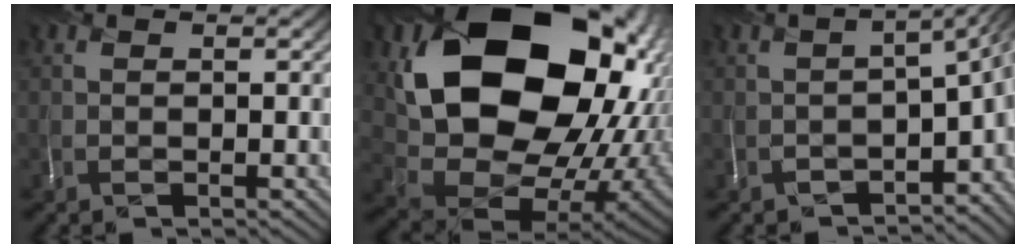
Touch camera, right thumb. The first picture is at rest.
{"total": 21.7, "force": [6.0, 16.7, 12.5], "torque": [-0.264, -0.030, 0.157]}
{"total": 7.0, "force": [-2.9, 2.8, 5.7], "torque": [-0.066, -0.017, -0.036]}